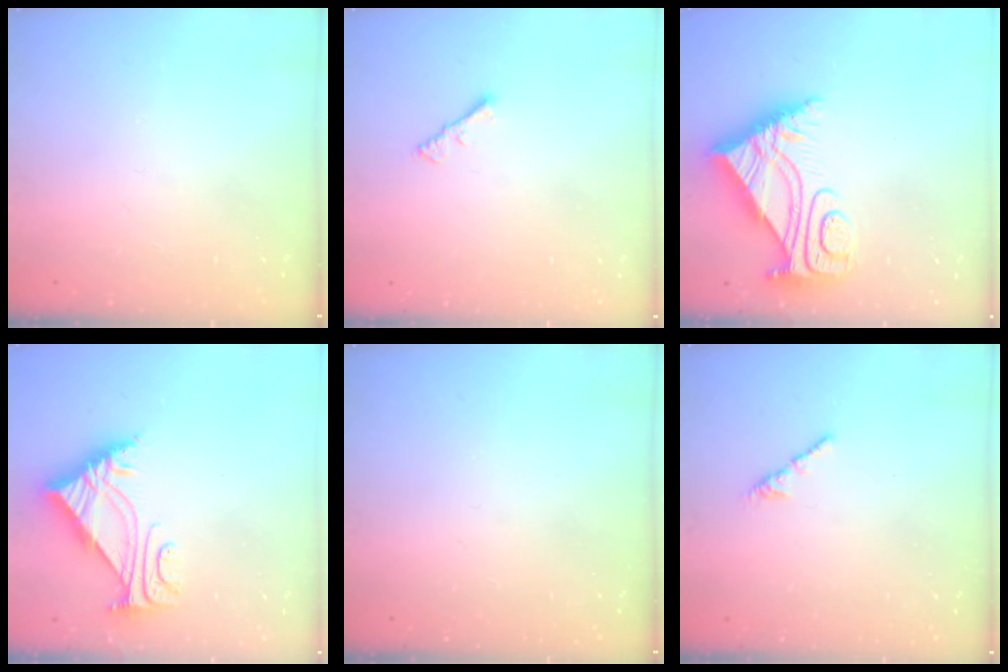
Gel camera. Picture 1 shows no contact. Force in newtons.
{"total": 1.3, "press": 1.2, "slide": 0.4}
{"total": 8.9, "press": 8.8, "slide": 0.9}
{"total": 7.5, "press": 7.5, "slide": 0.4}
{"total": 0.0}
{"total": 2.1, "press": 2.0, "slide": 0.7}